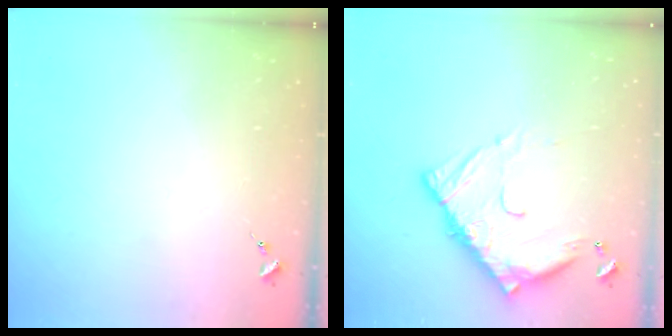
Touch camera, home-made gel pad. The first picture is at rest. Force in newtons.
{"total": 14.4, "press": 14.4, "slide": 1.3}